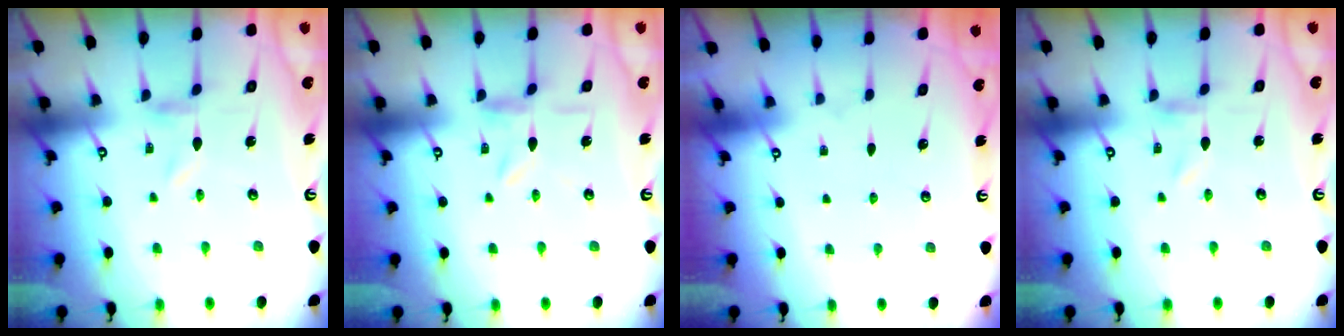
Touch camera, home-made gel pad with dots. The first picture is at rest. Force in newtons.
{"total": 4.7, "press": 4.7, "slide": 0.5}
{"total": 1.8, "press": 1.8, "slide": 0.2}
{"total": 0.0}